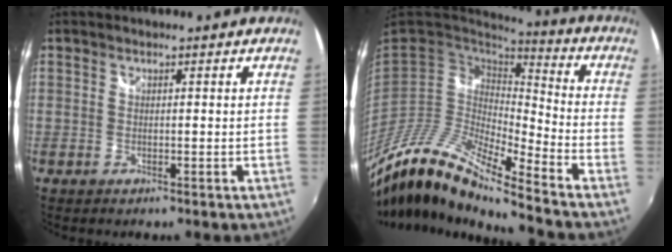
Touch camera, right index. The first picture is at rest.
{"total": 16.9, "force": [-12.8, 1.5, 10.9], "torque": [-0.196, -0.030, -0.258]}